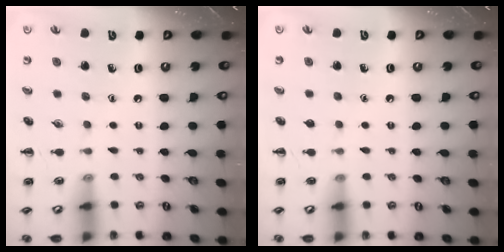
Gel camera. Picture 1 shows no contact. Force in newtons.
{"total": 0.6, "press": 0.6, "slide": 0.1}